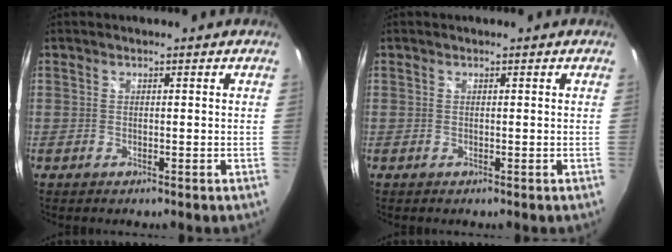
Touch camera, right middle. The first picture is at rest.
{"total": 0.0}